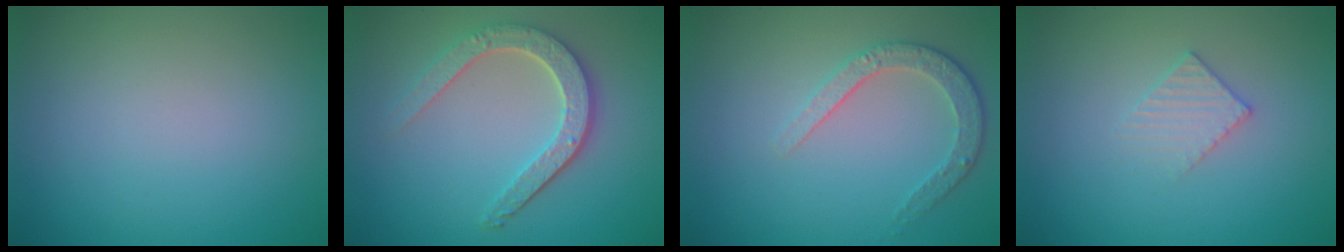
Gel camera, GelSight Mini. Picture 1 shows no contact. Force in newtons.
{"total": 4.2, "press": 3.5, "slide": 2.3}
{"total": 2.6, "press": 2.5, "slide": 1.0}
{"total": 1.9, "press": 1.9, "slide": 0.2}